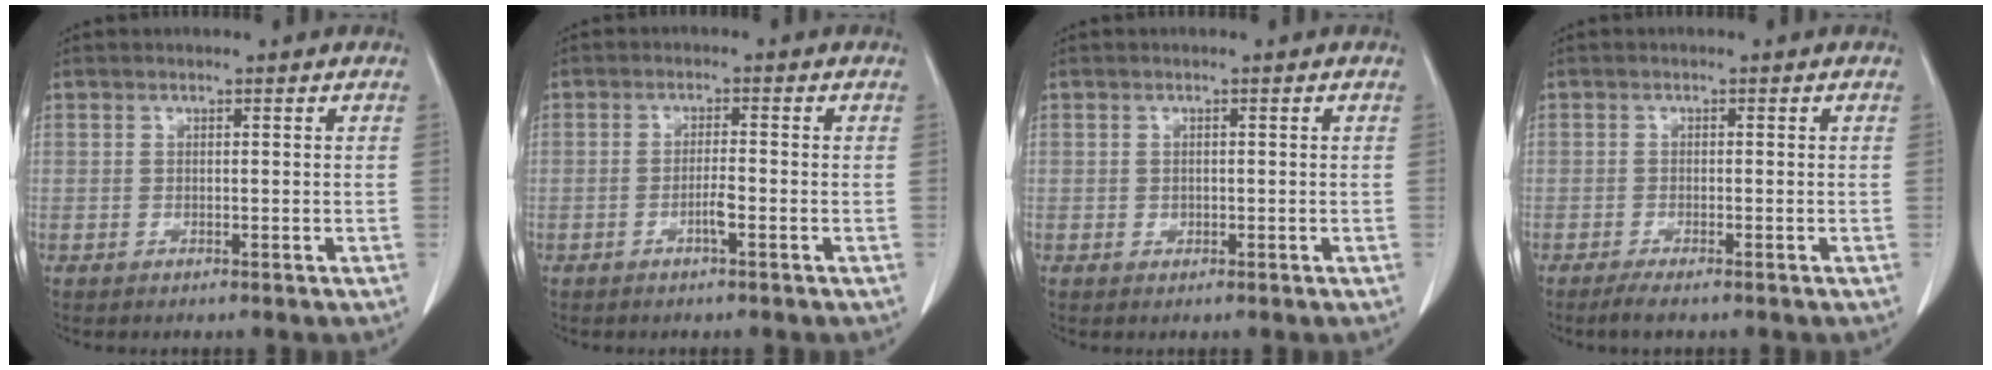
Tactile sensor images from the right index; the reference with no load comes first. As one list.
[{"total": 5.3, "force": [-2.2, 0.4, 4.8], "torque": [-0.095, 0.002, -0.041]}, {"total": 0.6, "force": [-0.2, 0.5, 0.3], "torque": [-0.006, 0.001, -0.002]}, {"total": 2.5, "force": [-1.9, 0.1, 1.6], "torque": [-0.031, -0.007, -0.033]}]